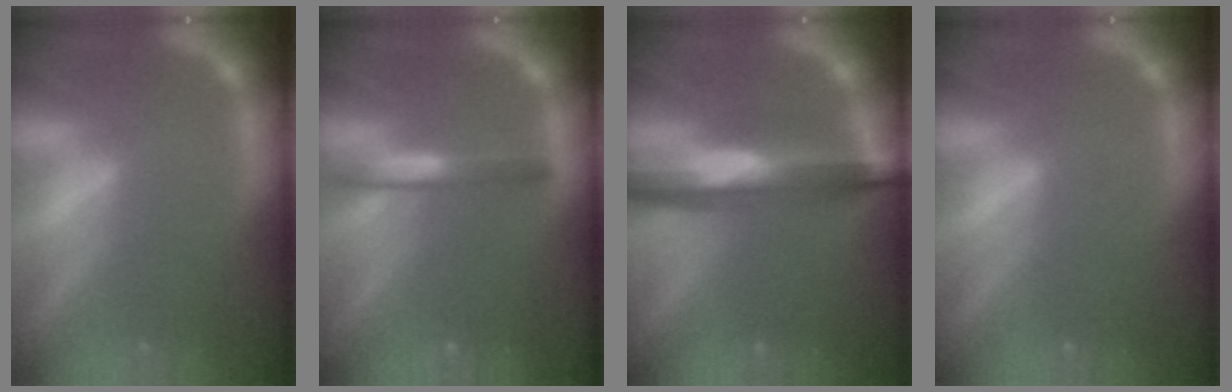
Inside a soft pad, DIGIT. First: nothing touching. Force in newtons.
{"total": 2.4}
{"total": 7.1}
{"total": 0.0}